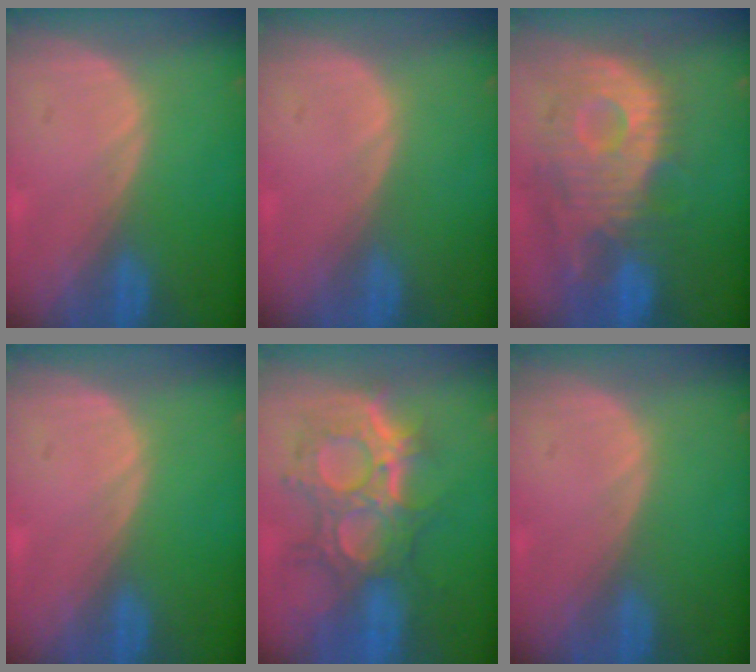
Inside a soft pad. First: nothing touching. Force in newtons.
{"total": 0.0}
{"total": 12.3, "press": 10.8, "slide": 5.9}
{"total": 0.0}
{"total": 10.8, "press": 10.2, "slide": 3.8}
{"total": 0.0}